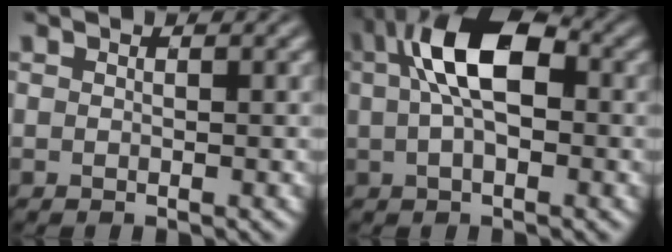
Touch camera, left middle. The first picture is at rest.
{"total": 7.7, "force": [1.6, 3.8, 6.6], "torque": [-0.126, 0.019, 0.021]}